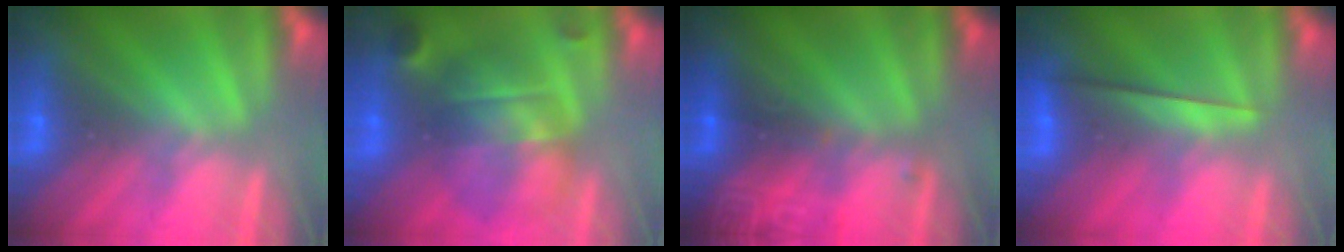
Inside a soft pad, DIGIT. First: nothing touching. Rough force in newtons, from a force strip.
{"total": 7.1}
{"total": 2.9}
{"total": 2.3}